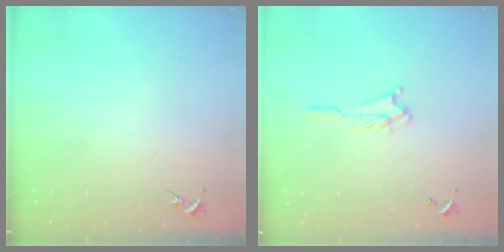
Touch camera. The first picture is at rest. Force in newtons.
{"total": 1.7, "press": 1.6, "slide": 0.3}